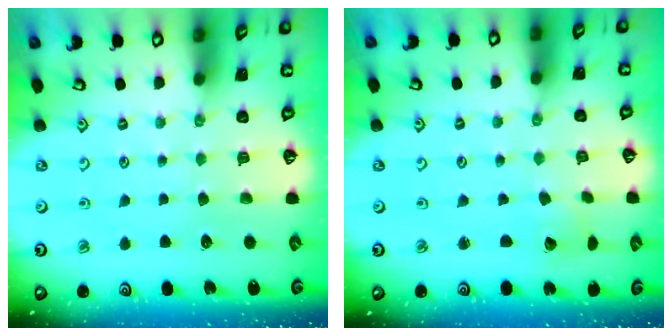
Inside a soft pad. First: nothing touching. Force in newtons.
{"total": 2.7, "press": 2.7, "slide": 0.2}